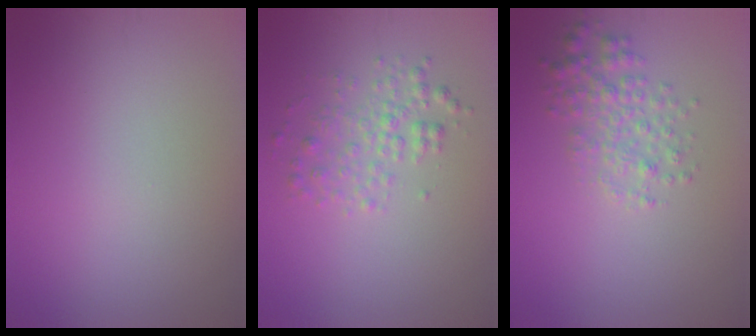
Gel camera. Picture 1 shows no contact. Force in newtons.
{"total": 2.4, "press": 2.4, "slide": 0.1}
{"total": 2.8, "press": 2.8, "slide": 0.1}